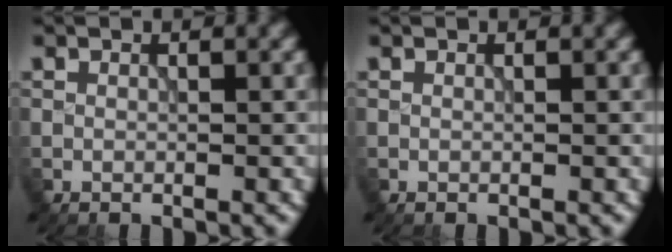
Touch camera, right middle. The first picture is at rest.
{"total": 0.0}